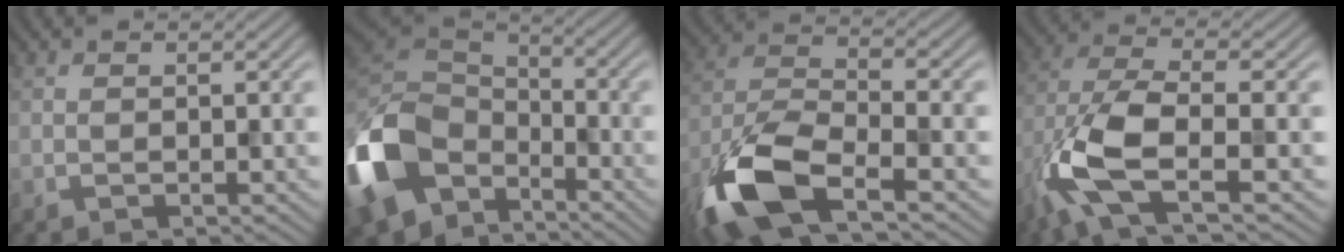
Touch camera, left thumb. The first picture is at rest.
{"total": 16.1, "force": [-7.1, 11.1, 9.3], "torque": [-0.276, -0.030, -0.141]}
{"total": 12.6, "force": [-7.0, 4.9, 9.2], "torque": [-0.203, -0.020, -0.154]}
{"total": 10.7, "force": [-4.2, 4.0, 9.0], "torque": [-0.199, -0.007, -0.095]}